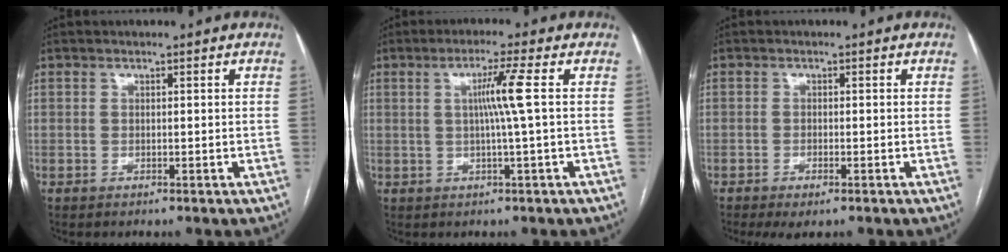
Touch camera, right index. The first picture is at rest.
{"total": 5.1, "force": [0.7, -1.5, 4.8], "torque": [-0.090, 0.002, 0.014]}
{"total": 2.8, "force": [-1.6, 0.7, 2.1], "torque": [-0.040, -0.005, -0.021]}